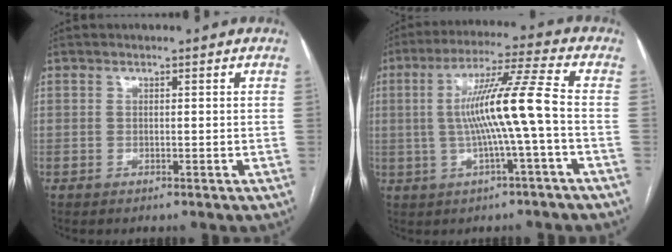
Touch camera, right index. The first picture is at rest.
{"total": 11.0, "force": [-0.9, -1.2, 10.9], "torque": [-0.199, 0.014, -0.014]}